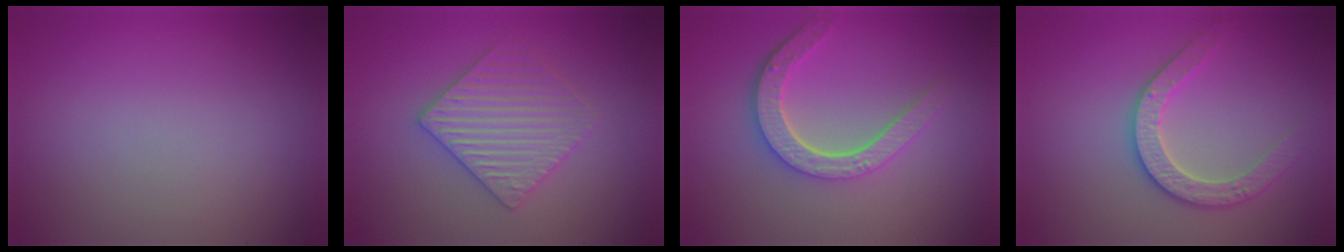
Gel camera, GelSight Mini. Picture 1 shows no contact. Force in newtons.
{"total": 3.4, "press": 3.4, "slide": 0.7}
{"total": 4.6, "press": 3.5, "slide": 3.0}
{"total": 3.1, "press": 3.1, "slide": 0.2}